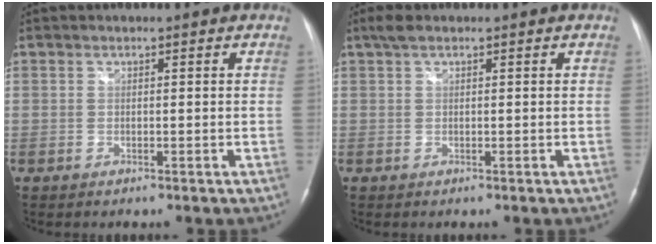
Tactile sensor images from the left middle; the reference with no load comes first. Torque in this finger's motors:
{"motor_torque": [0.40, -0.19, -0.02, 0.00]}